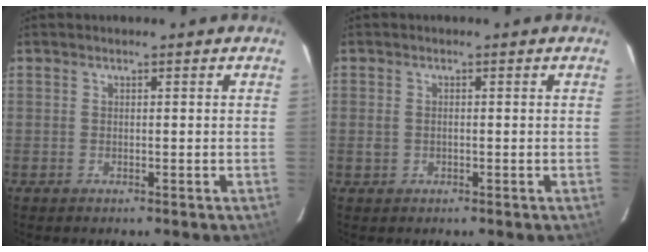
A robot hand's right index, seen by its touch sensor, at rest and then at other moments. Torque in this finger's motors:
{"motor_torque": [-0.03, 0.11, -0.08, 0.02]}